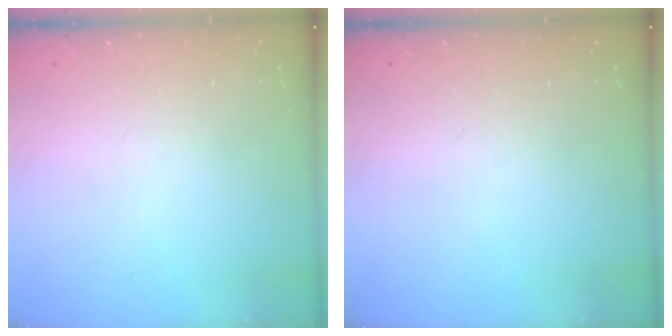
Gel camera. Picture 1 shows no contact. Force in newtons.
{"total": 0.0}